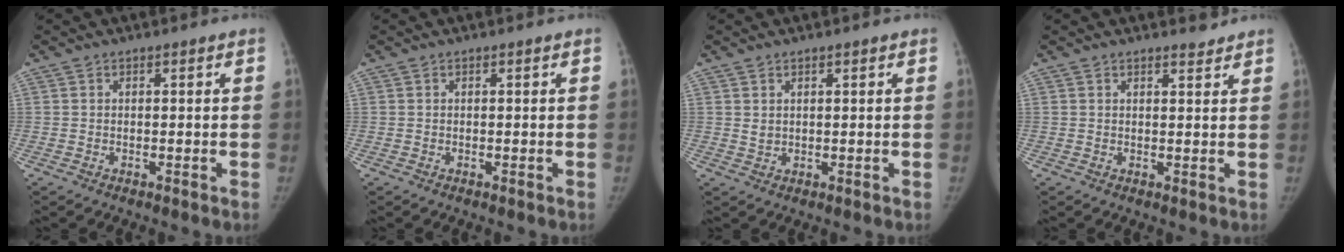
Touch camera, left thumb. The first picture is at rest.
{"total": 0.0}
{"total": 1.4, "force": [0.8, 0.9, 0.7], "torque": [-0.004, -0.008, 0.020]}
{"total": 1.8, "force": [1.7, 0.4, 0.4], "torque": [0.001, -0.015, 0.024]}